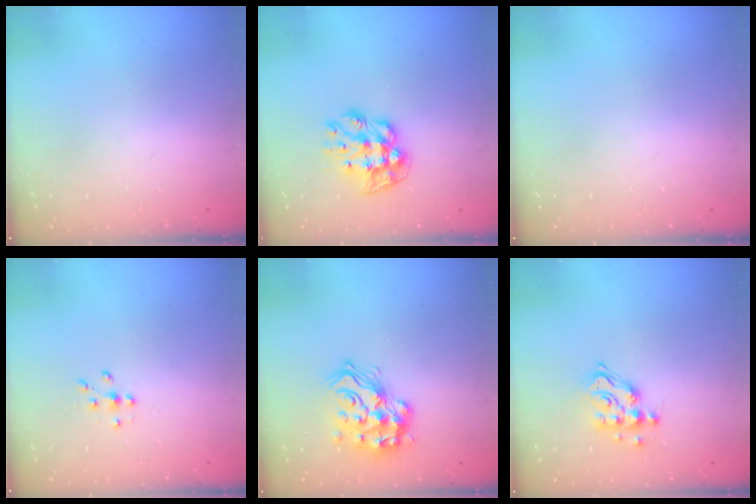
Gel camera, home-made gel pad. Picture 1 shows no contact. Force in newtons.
{"total": 9.7, "press": 9.7, "slide": 0.5}
{"total": 0.0}
{"total": 5.7, "press": 5.5, "slide": 1.3}
{"total": 17.1, "press": 17.1, "slide": 1.3}
{"total": 11.7, "press": 11.6, "slide": 0.9}